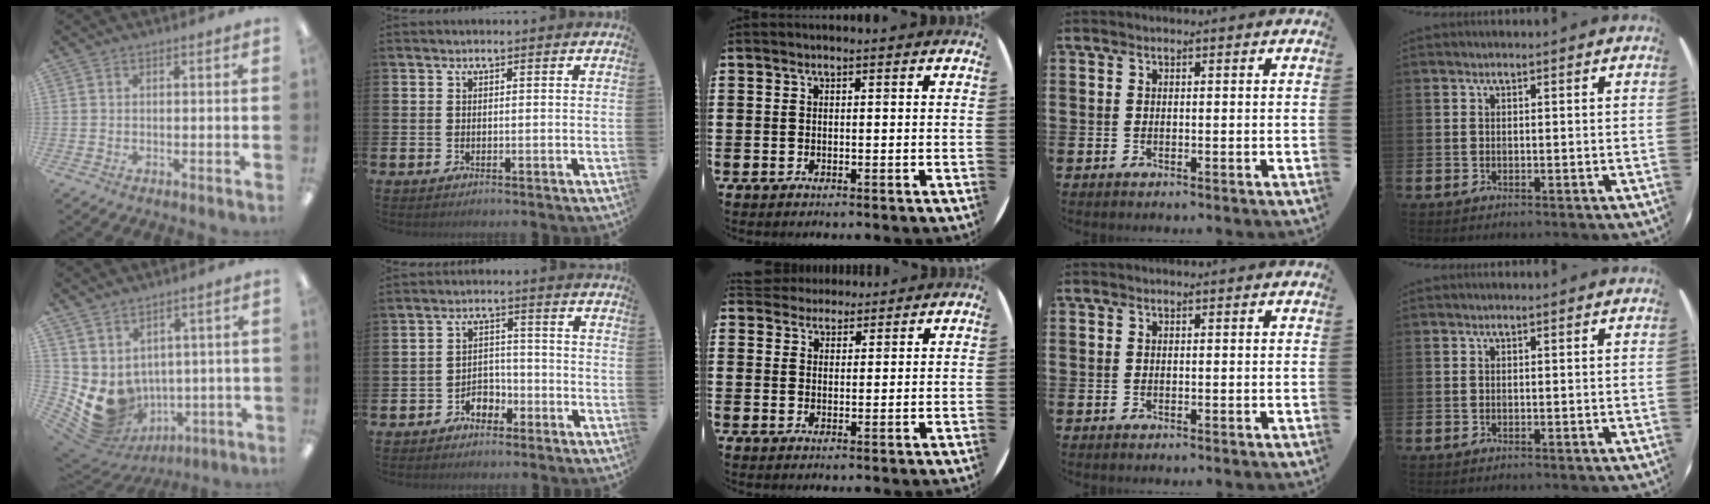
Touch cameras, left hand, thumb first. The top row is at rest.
{"thumb": {"total": 9.0, "force": [-0.2, 8.1, 3.9], "torque": [-0.087, -0.029, 0.011]}, "index": {"total": 3.2, "force": [-2.4, 1.9, 1.0], "torque": [-0.027, 0.010, -0.052]}, "middle": {"total": 2.9, "force": [2.7, 1.1, -0.2], "torque": [-0.004, 0.001, 0.052]}}